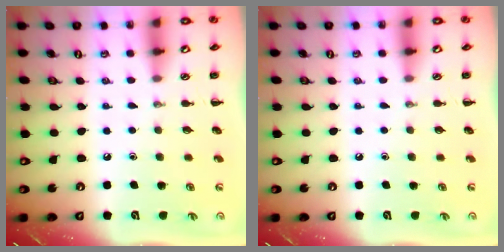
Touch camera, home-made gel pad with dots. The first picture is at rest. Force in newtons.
{"total": 0.0}